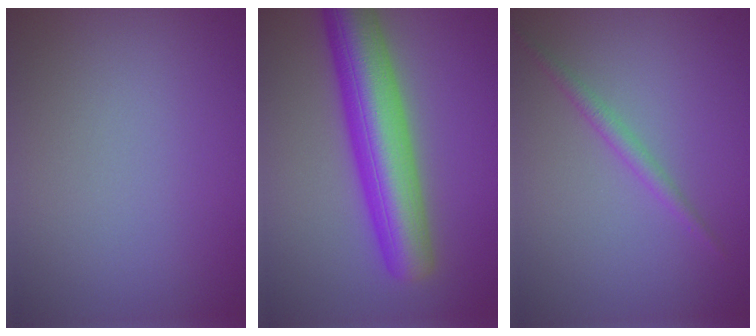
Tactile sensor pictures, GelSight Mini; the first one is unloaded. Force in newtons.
{"total": 8.4, "press": 8.4, "slide": 0.3}
{"total": 1.3, "press": 1.3, "slide": 0.1}